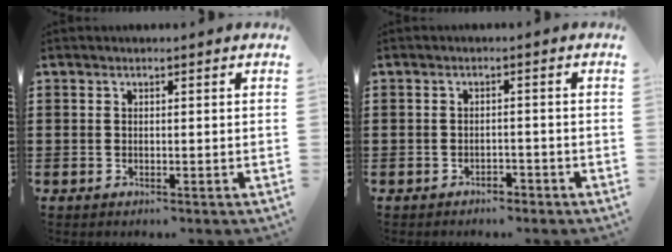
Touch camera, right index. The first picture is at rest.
{"total": 1.7, "force": [-1.6, 0.4, 0.1], "torque": [-0.009, 0.001, -0.035]}